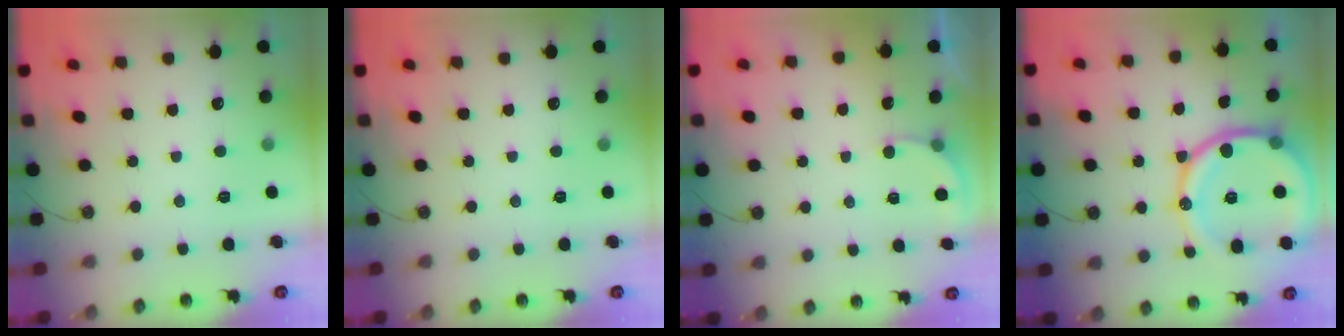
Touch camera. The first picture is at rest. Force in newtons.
{"total": 0.0}
{"total": 2.4, "press": 2.4, "slide": 0.2}
{"total": 19.1, "press": 18.9, "slide": 2.4}